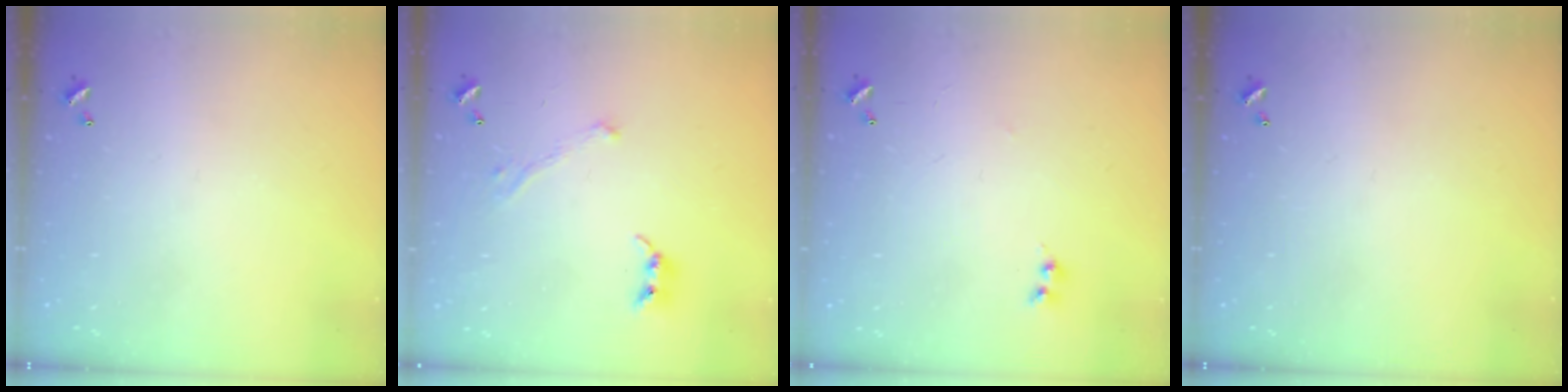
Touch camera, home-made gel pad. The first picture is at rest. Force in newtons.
{"total": 1.8, "press": 1.6, "slide": 0.9}
{"total": 1.8, "press": 1.8, "slide": 0.3}
{"total": 0.0}